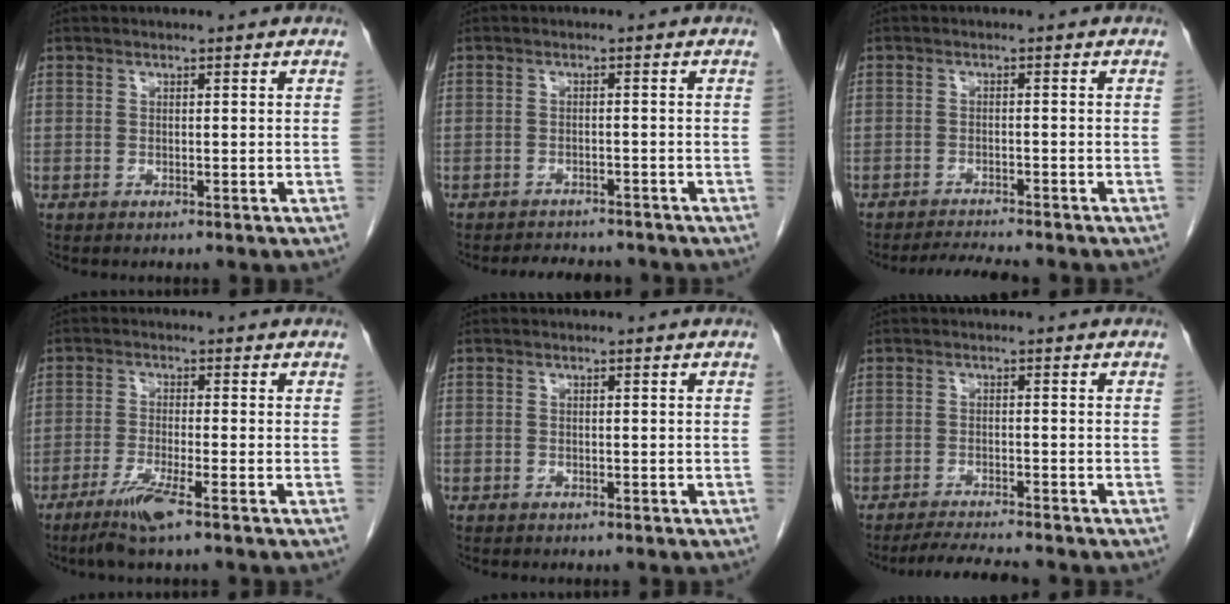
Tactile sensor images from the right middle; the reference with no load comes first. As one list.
[{"total": 5.7, "force": [-5.3, 1.6, 1.3], "torque": [-0.021, -0.004, -0.069]}, {"total": 4.4, "force": [-4.2, -0.4, 1.2], "torque": [-0.027, -0.017, -0.067]}, {"total": 5.3, "force": [-3.4, -0.4, 4.1], "torque": [-0.084, -0.015, -0.069]}, {"total": 0.8, "force": [-0.6, 0.5, 0.1], "torque": [-0.010, 0.002, -0.011]}, {"total": 5.5, "force": [-5.2, -0.4, 1.9], "torque": [-0.036, -0.019, -0.085]}]